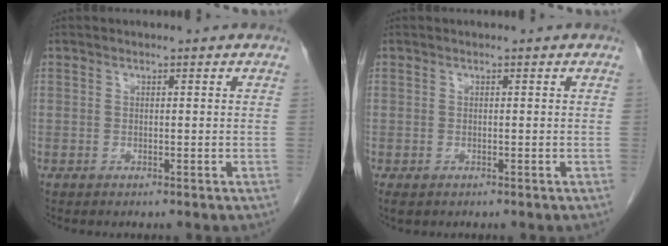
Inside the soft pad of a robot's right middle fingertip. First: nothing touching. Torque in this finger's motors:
{"motor_torque": [0.69, -0.12, -0.07, 0.01]}